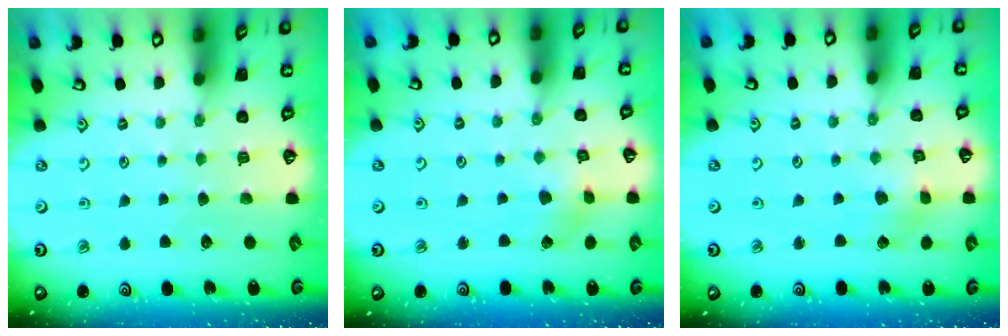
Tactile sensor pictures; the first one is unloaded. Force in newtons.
{"total": 2.2, "press": 2.2, "slide": 0.4}
{"total": 2.9, "press": 2.9, "slide": 0.1}